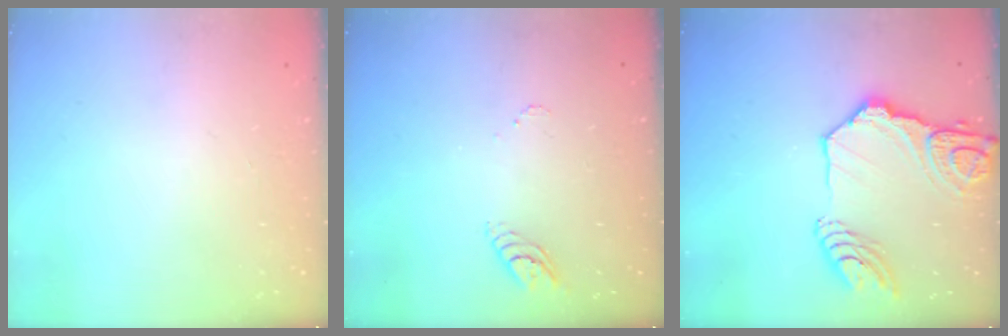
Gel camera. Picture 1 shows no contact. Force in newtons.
{"total": 3.7, "press": 3.7, "slide": 0.5}
{"total": 18.2, "press": 18.1, "slide": 2.0}